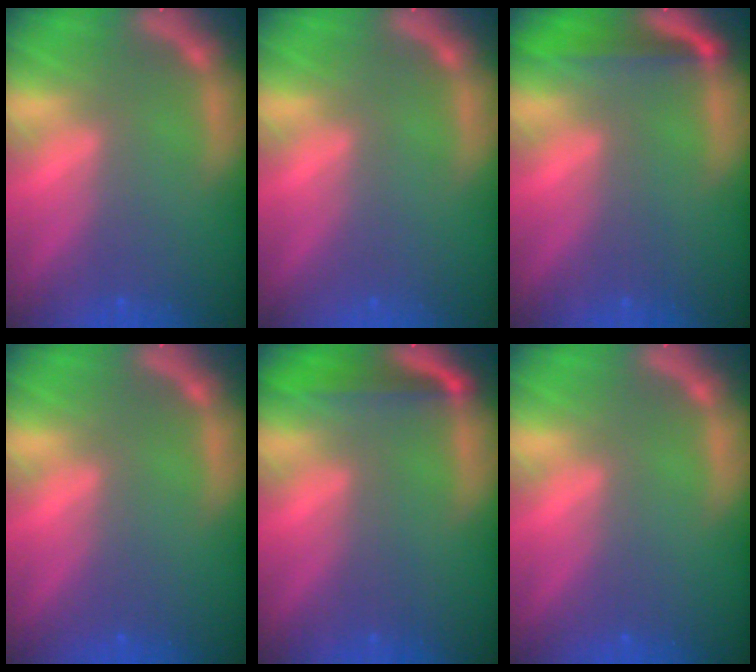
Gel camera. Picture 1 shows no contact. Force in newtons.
{"total": 0.0}
{"total": 3.5}
{"total": 0.0}
{"total": 3.5}
{"total": 0.0}